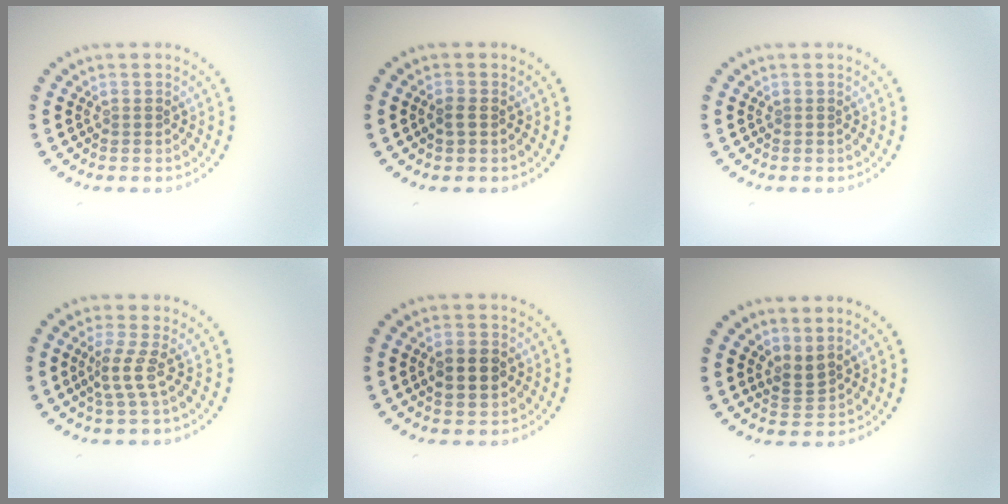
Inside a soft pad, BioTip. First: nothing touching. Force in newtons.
{"total": 1.0, "press": 1.0, "slide": 0.2}
{"total": 0.0}
{"total": 2.2, "press": 1.5, "slide": 1.7}
{"total": 3.0, "press": 3.0, "slide": 0.2}
{"total": 1.8, "press": 1.3, "slide": 1.3}